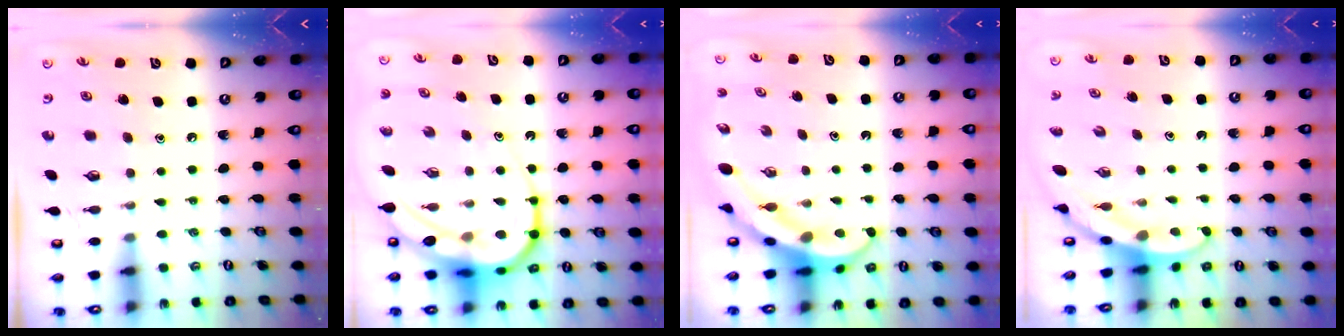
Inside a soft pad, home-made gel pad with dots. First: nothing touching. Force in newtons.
{"total": 15.0, "press": 15.0, "slide": 1.5}
{"total": 7.0, "press": 6.9, "slide": 0.7}
{"total": 3.2, "press": 3.2, "slide": 0.1}